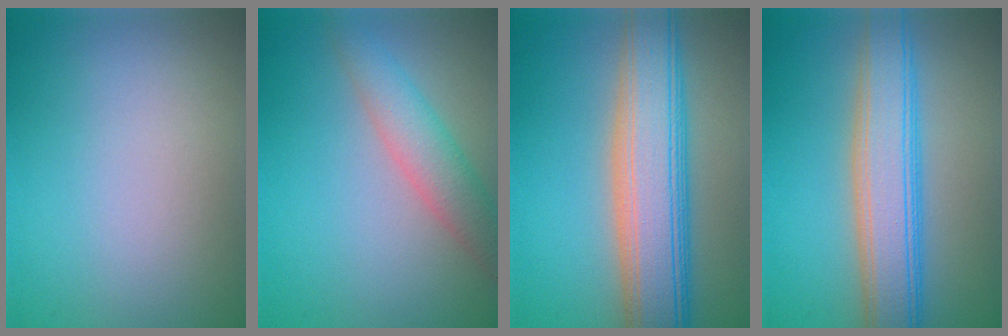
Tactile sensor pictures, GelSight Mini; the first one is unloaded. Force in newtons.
{"total": 3.8, "press": 3.8, "slide": 0.2}
{"total": 9.1, "press": 9.0, "slide": 0.6}
{"total": 6.1, "press": 6.1, "slide": 0.4}